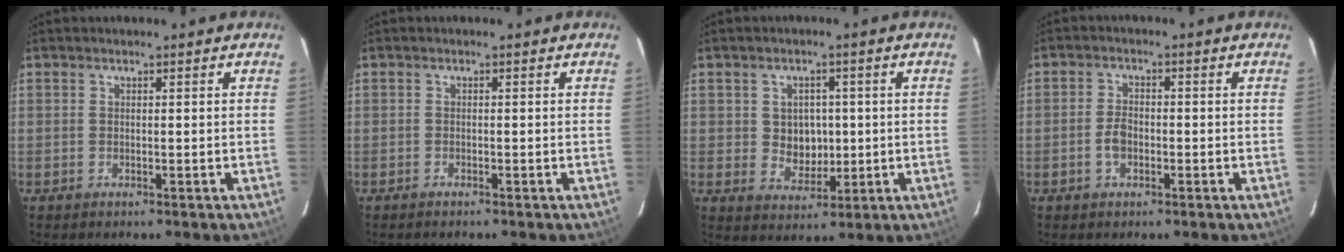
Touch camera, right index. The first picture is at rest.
{"total": 0.7, "force": [-0.6, 0.0, 0.2], "torque": [-0.002, -0.002, -0.012]}
{"total": 5.7, "force": [0.4, 5.1, 2.5], "torque": [-0.044, 0.005, 0.018]}
{"total": 3.3, "force": [-1.1, 2.1, 2.3], "torque": [-0.047, 0.004, -0.019]}